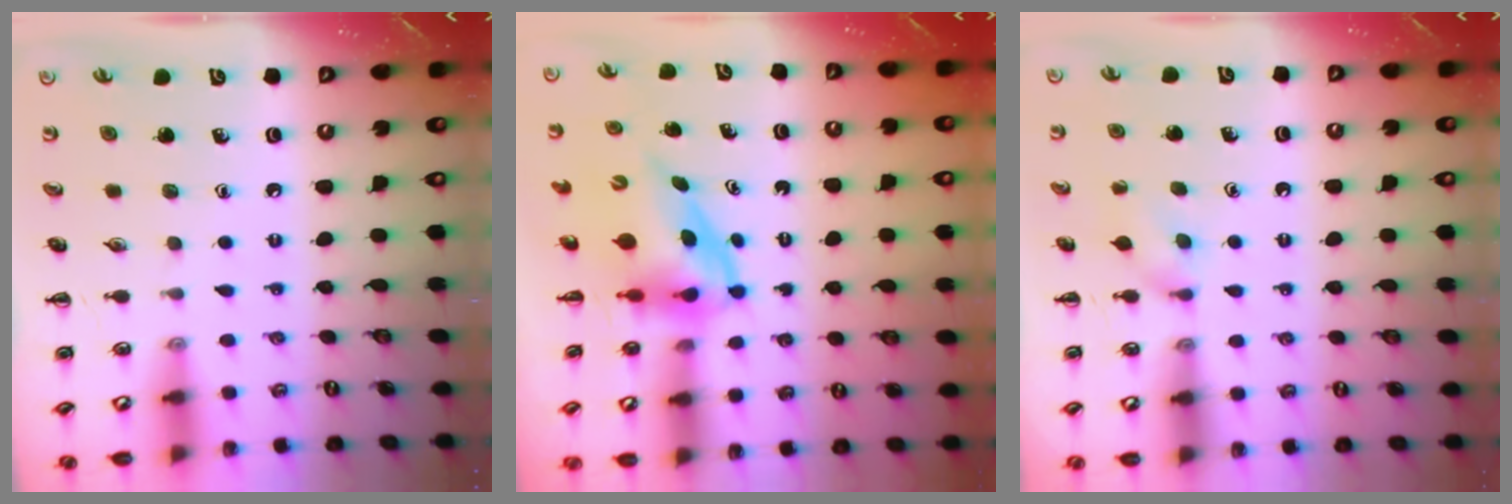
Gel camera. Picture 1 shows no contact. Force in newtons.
{"total": 3.9, "press": 3.8, "slide": 0.6}
{"total": 3.3, "press": 3.0, "slide": 1.4}